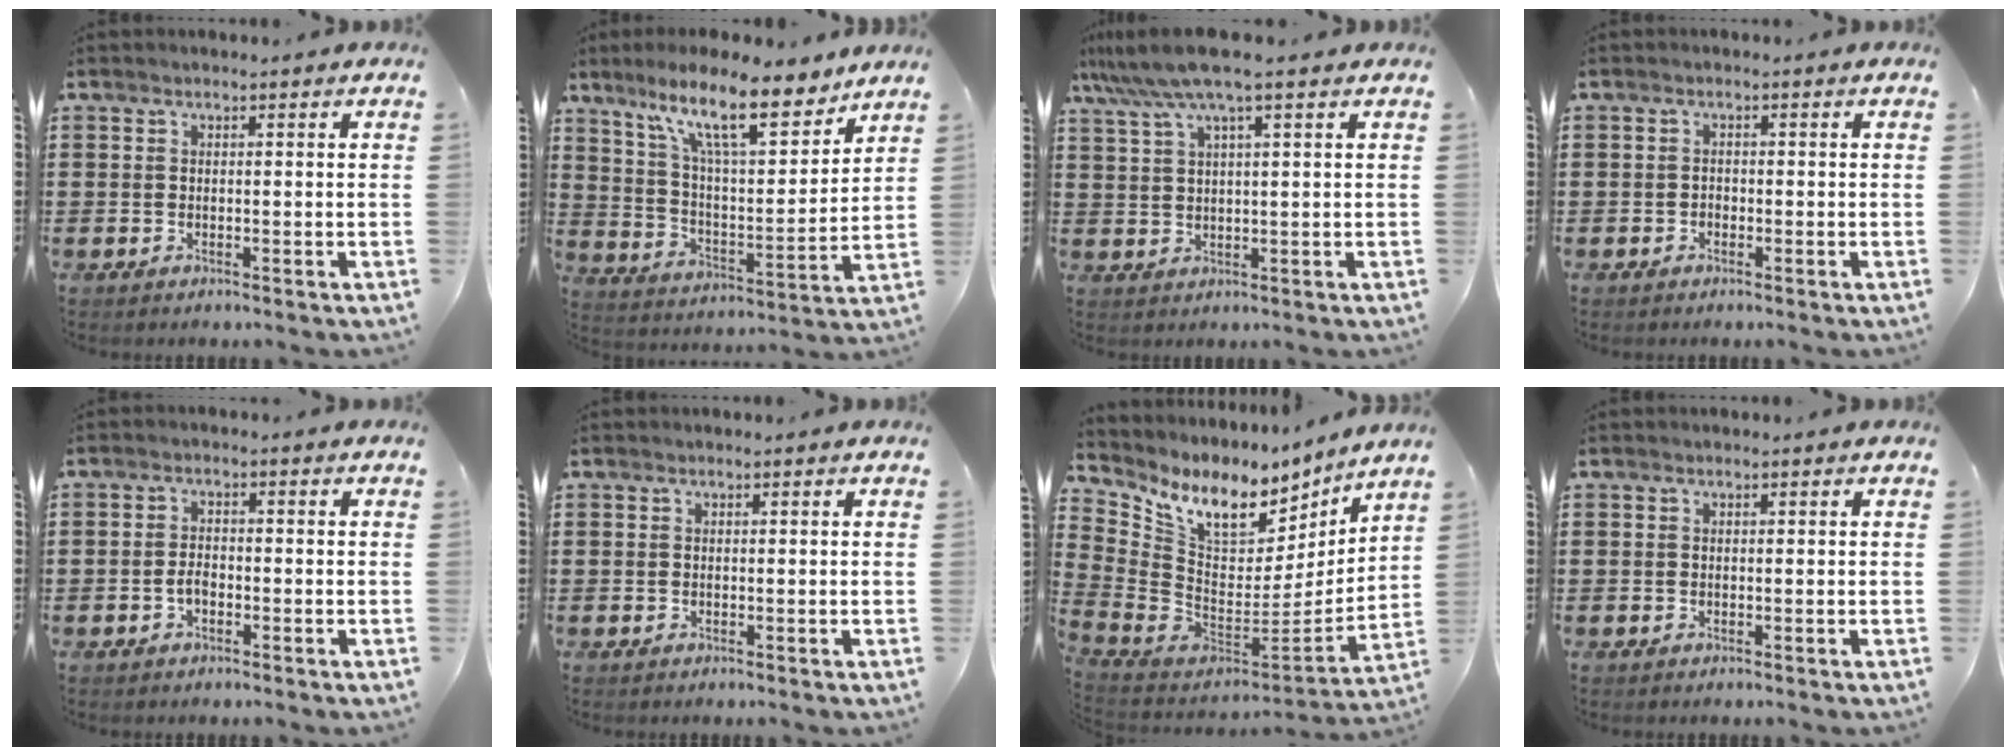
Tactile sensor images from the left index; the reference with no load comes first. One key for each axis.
{"total": 14.3, "fx": 10.1, "fy": 2.9, "fz": 9.6, "tx": -0.196, "ty": -0.035, "tz": 0.171}
{"total": 6.7, "fx": 4.3, "fy": 0.4, "fz": 5.1, "tx": -0.119, "ty": -0.006, "tz": 0.073}
{"total": 0.0}
{"total": 2.1, "fx": -0.8, "fy": 1.1, "fz": 1.6, "tx": -0.041, "ty": 0.000, "tz": -0.018}
{"total": 0.0}
{"total": 10.3, "fx": 6.9, "fy": 5.3, "fz": 5.6, "tx": -0.130, "ty": -0.048, "tz": 0.125}
{"total": 0.0}